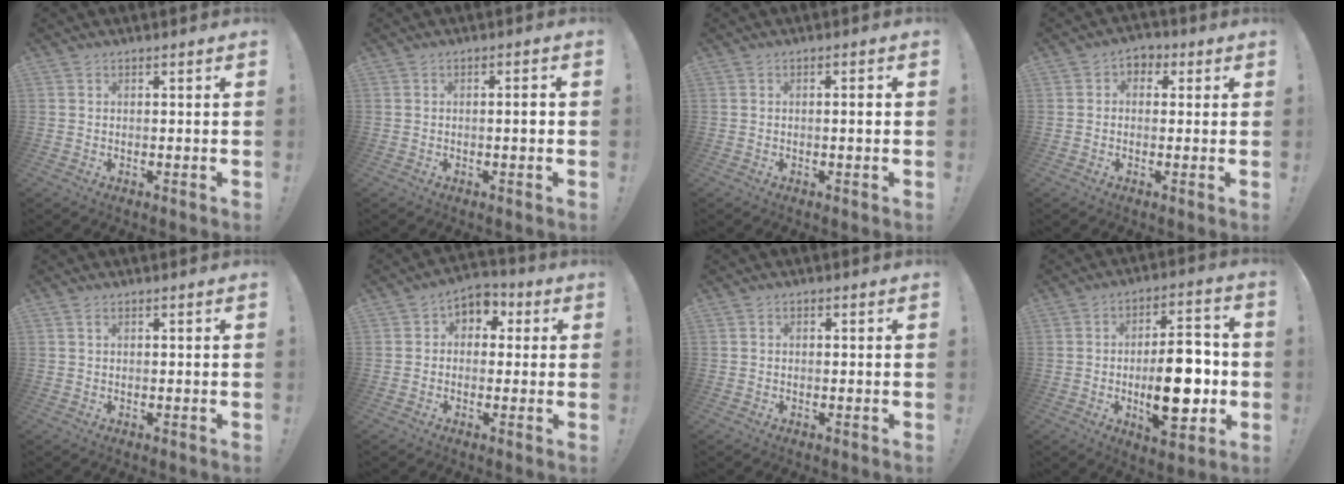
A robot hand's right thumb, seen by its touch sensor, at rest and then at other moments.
{"total": 2.3, "force": [-0.2, 0.1, 2.2], "torque": [-0.032, 0.001, -0.008]}
{"total": 1.9, "force": [0.0, 0.0, 1.9], "torque": [-0.027, 0.000, -0.003]}
{"total": 3.7, "force": [0.0, 3.2, 1.9], "torque": [-0.021, 0.006, -0.001]}
{"total": 0.8, "force": [0.4, 0.3, 0.5], "torque": [-0.011, 0.001, 0.008]}
{"total": 5.5, "force": [-0.1, 4.9, 2.5], "torque": [-0.026, 0.009, -0.001]}
{"total": 0.5, "force": [-0.1, 0.4, 0.3], "torque": [-0.005, 0.004, -0.002]}
{"total": 18.3, "force": [-2.9, 8.6, 15.9], "torque": [-0.235, 0.005, -0.044]}